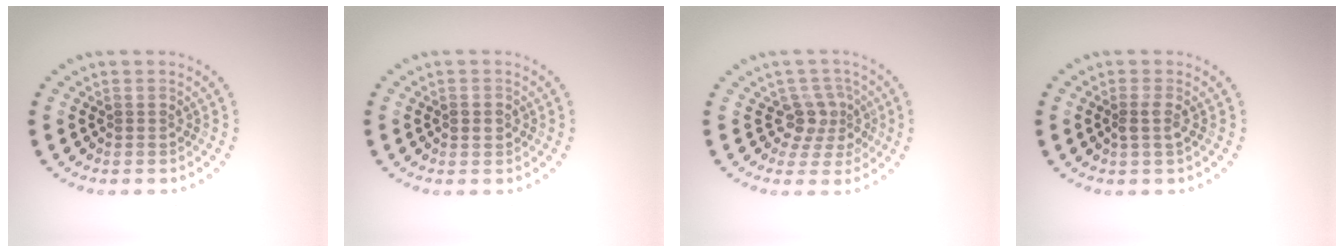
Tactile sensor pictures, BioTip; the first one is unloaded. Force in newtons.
{"total": 1.5, "press": 1.5, "slide": 0.1}
{"total": 2.9, "press": 2.3, "slide": 1.8}
{"total": 1.3, "press": 1.1, "slide": 0.7}